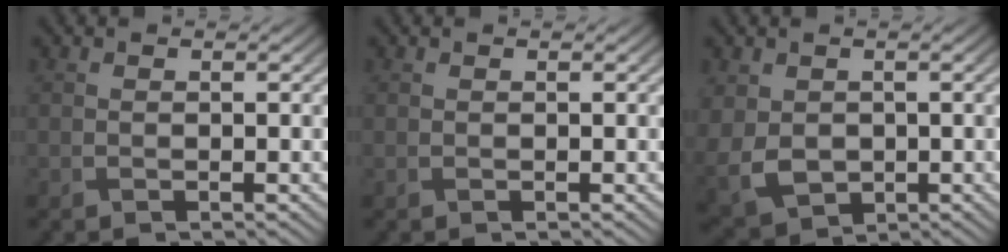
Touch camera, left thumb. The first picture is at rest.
{"total": 0.0}
{"total": 5.7, "force": [-0.2, 4.6, 3.4], "torque": [-0.109, -0.022, 0.002]}